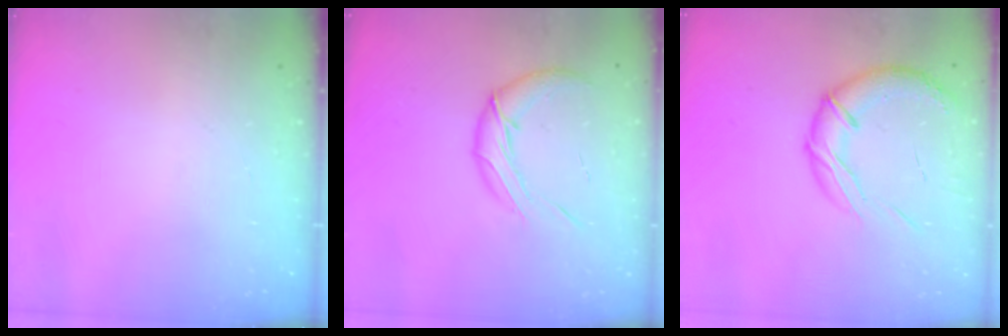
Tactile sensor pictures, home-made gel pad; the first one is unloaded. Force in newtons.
{"total": 11.2, "press": 10.9, "slide": 2.4}
{"total": 14.9, "press": 14.7, "slide": 2.3}